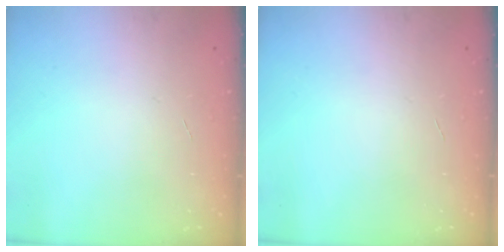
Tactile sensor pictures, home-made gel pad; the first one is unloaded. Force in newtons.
{"total": 0.0}